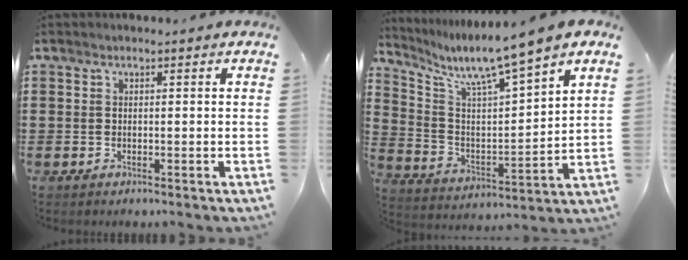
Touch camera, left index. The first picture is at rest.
{"total": 7.8, "force": [6.6, -0.2, 4.0], "torque": [-0.108, -0.053, 0.103]}